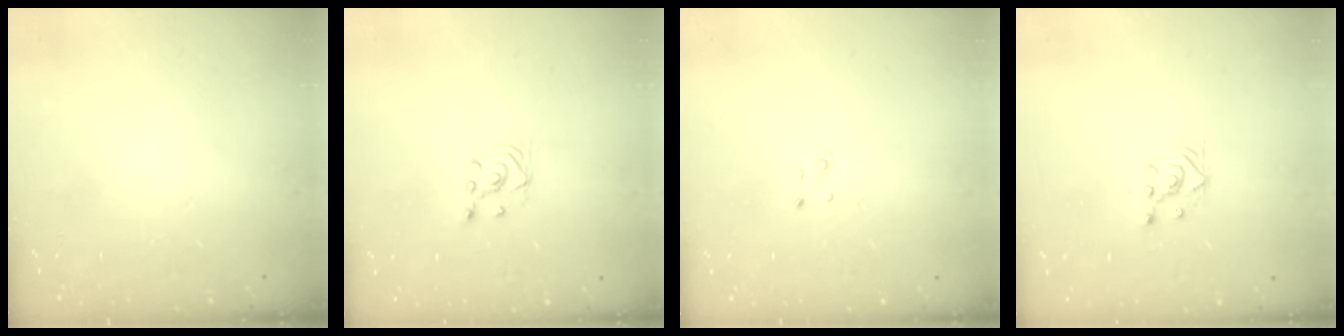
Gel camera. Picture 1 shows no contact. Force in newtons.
{"total": 2.9, "press": 2.7, "slide": 1.0}
{"total": 1.9, "press": 1.9, "slide": 0.2}
{"total": 2.3, "press": 2.3, "slide": 0.1}